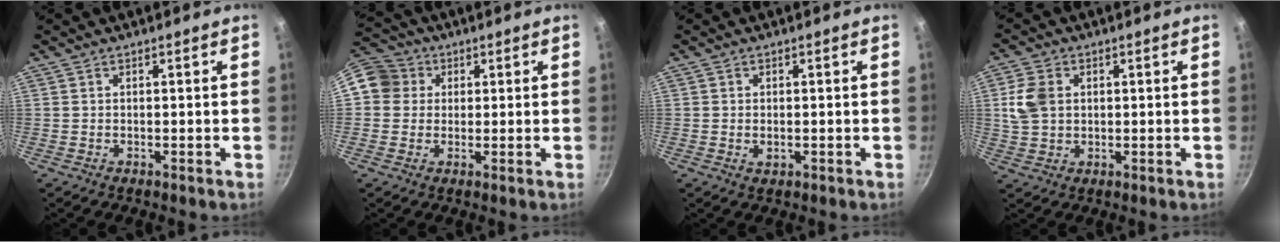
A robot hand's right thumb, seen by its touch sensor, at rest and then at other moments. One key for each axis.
{"total": 9.3, "fx": 1.8, "fy": 8.5, "fz": 3.3, "tx": -0.046, "ty": 0.020, "tz": 0.016}
{"total": 1.6, "fx": -0.2, "fy": 1.1, "fz": 1.2, "tx": -0.020, "ty": -0.001, "tz": -0.003}
{"total": 6.7, "fx": 1.2, "fy": 5.1, "fz": 4.2, "tx": -0.074, "ty": 0.002, "tz": 0.023}